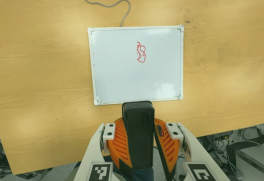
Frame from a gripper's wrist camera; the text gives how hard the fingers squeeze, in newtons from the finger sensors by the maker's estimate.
{"total": 10.4, "left": 10.3, "right": 10.5}